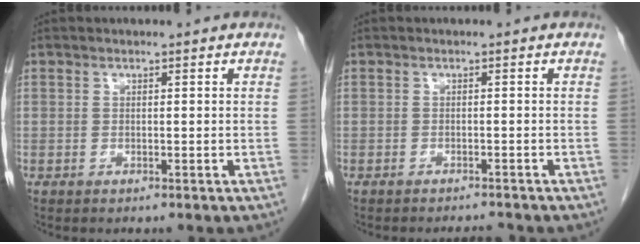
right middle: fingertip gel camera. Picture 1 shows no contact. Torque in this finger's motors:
{"motor_torque": [0.05, 0.03, 0.03, 0.01]}